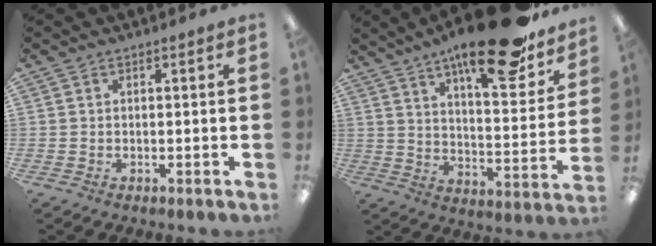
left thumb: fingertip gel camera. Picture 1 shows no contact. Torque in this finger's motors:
{"motor_torque": [0.65, 0.49, 1.57, -1.20, 0.35]}